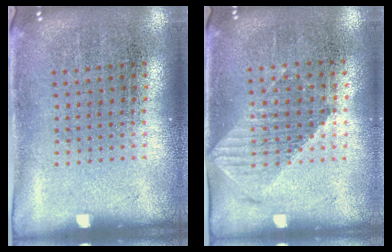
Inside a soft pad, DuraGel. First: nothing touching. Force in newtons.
{"total": 1.1, "press": 1.0, "slide": 0.4}